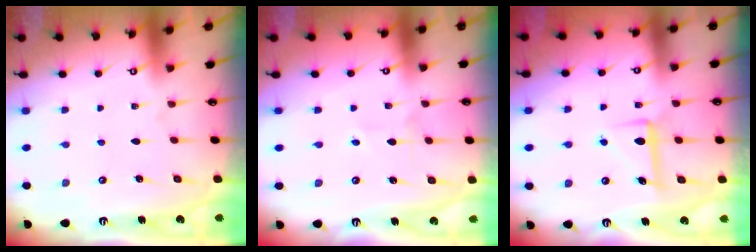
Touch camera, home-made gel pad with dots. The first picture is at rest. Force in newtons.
{"total": 2.0, "press": 1.9, "slide": 0.5}
{"total": 6.4, "press": 6.3, "slide": 0.7}